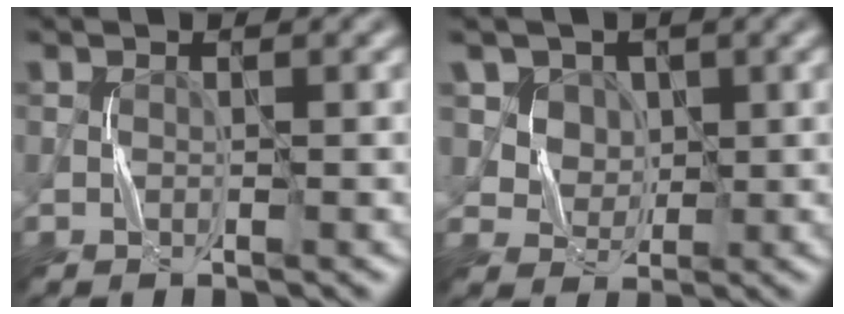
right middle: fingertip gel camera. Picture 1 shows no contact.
{"total": 5.0, "force": [2.3, 4.0, 2.0], "torque": [-0.042, -0.005, 0.043]}